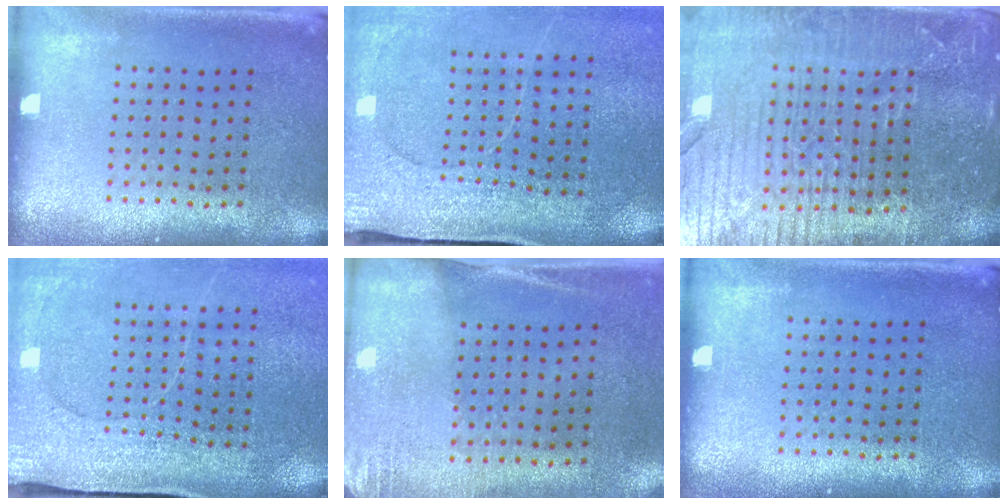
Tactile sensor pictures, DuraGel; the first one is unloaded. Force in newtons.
{"total": 3.0, "press": 2.8, "slide": 1.1}
{"total": 5.9, "press": 5.3, "slide": 2.6}
{"total": 3.0, "press": 2.8, "slide": 1.1}
{"total": 2.7, "press": 2.3, "slide": 1.3}
{"total": 0.0}